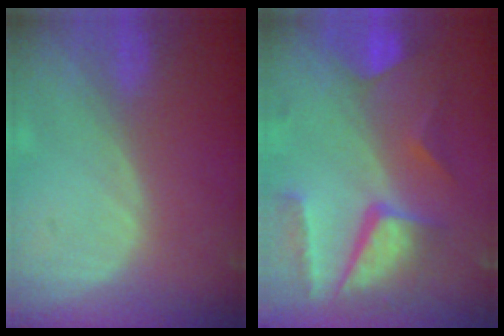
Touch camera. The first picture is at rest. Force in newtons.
{"total": 10.3, "press": 8.8, "slide": 5.4}